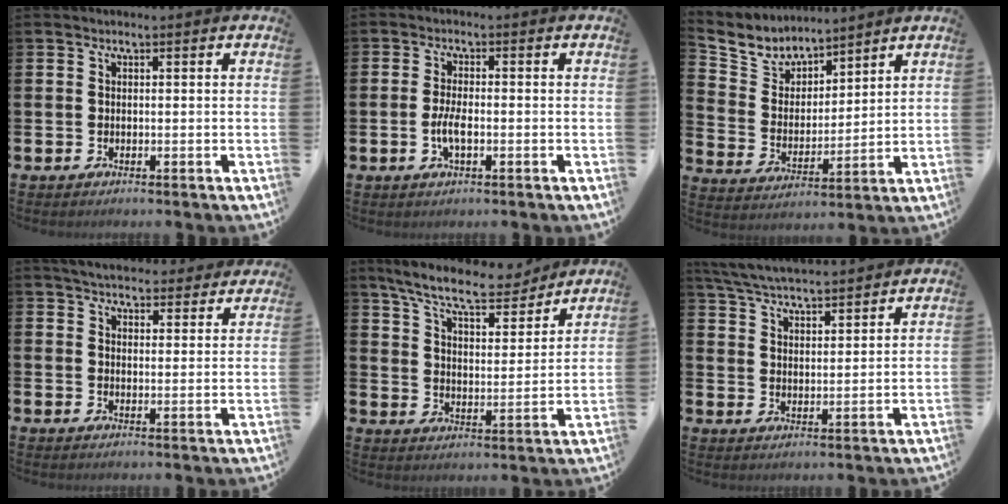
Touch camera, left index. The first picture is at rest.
{"total": 3.2, "force": [-0.8, 1.0, 2.9], "torque": [-0.055, -0.003, -0.017]}
{"total": 5.9, "force": [5.5, 2.3, -0.1], "torque": [-0.040, -0.045, 0.097]}
{"total": 4.7, "force": [4.6, 1.0, 0.6], "torque": [-0.025, -0.024, 0.082]}
{"total": 9.6, "force": [8.8, 1.6, 3.6], "torque": [-0.089, -0.052, 0.151]}
{"total": 6.0, "force": [5.9, 0.3, 0.9], "torque": [-0.044, -0.035, 0.106]}